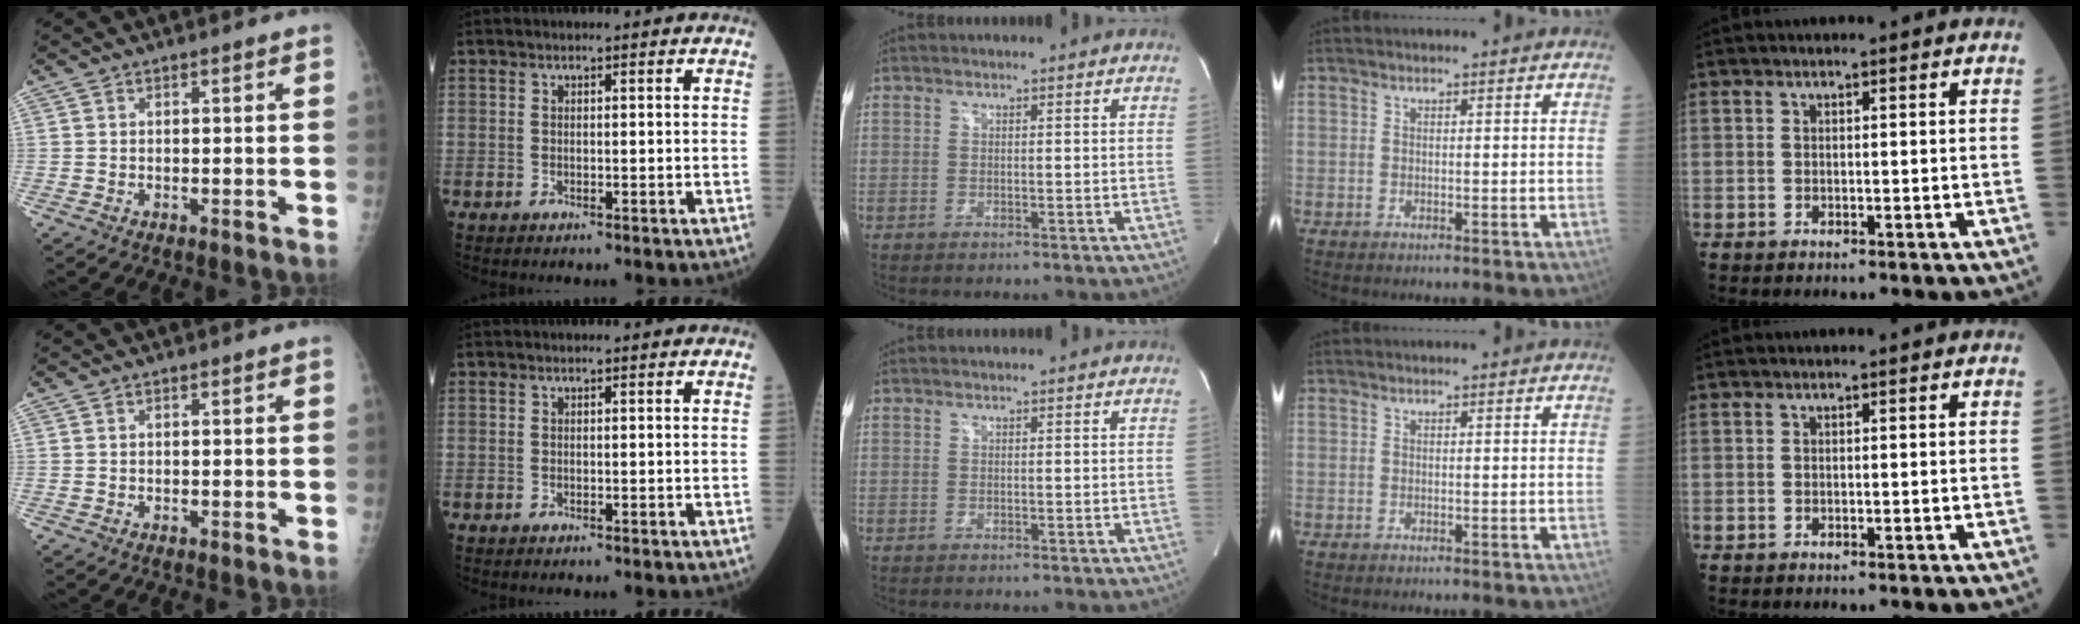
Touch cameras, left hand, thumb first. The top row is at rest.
{}